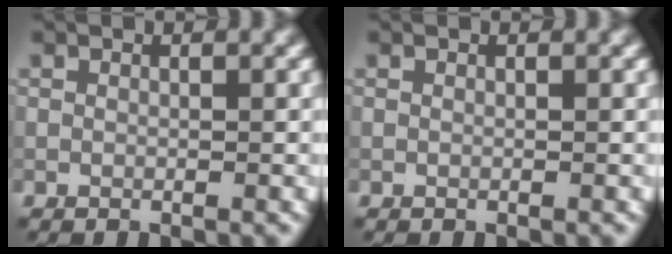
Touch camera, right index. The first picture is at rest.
{"total": 0.0}